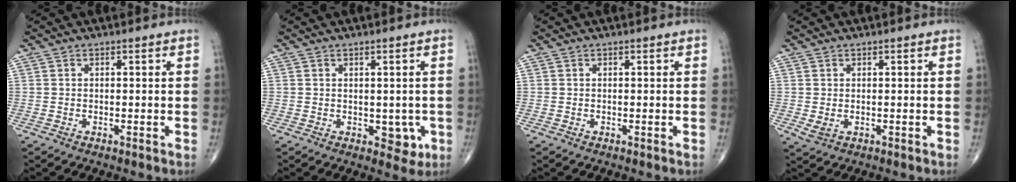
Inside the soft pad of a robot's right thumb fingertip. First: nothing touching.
{"total": 3.8, "force": [-0.5, 2.6, 2.7], "torque": [-0.009, -0.003, 0.000]}
{"total": 0.0}
{"total": 2.0, "force": [0.0, 1.4, 1.4], "torque": [-0.030, -0.004, 0.005]}